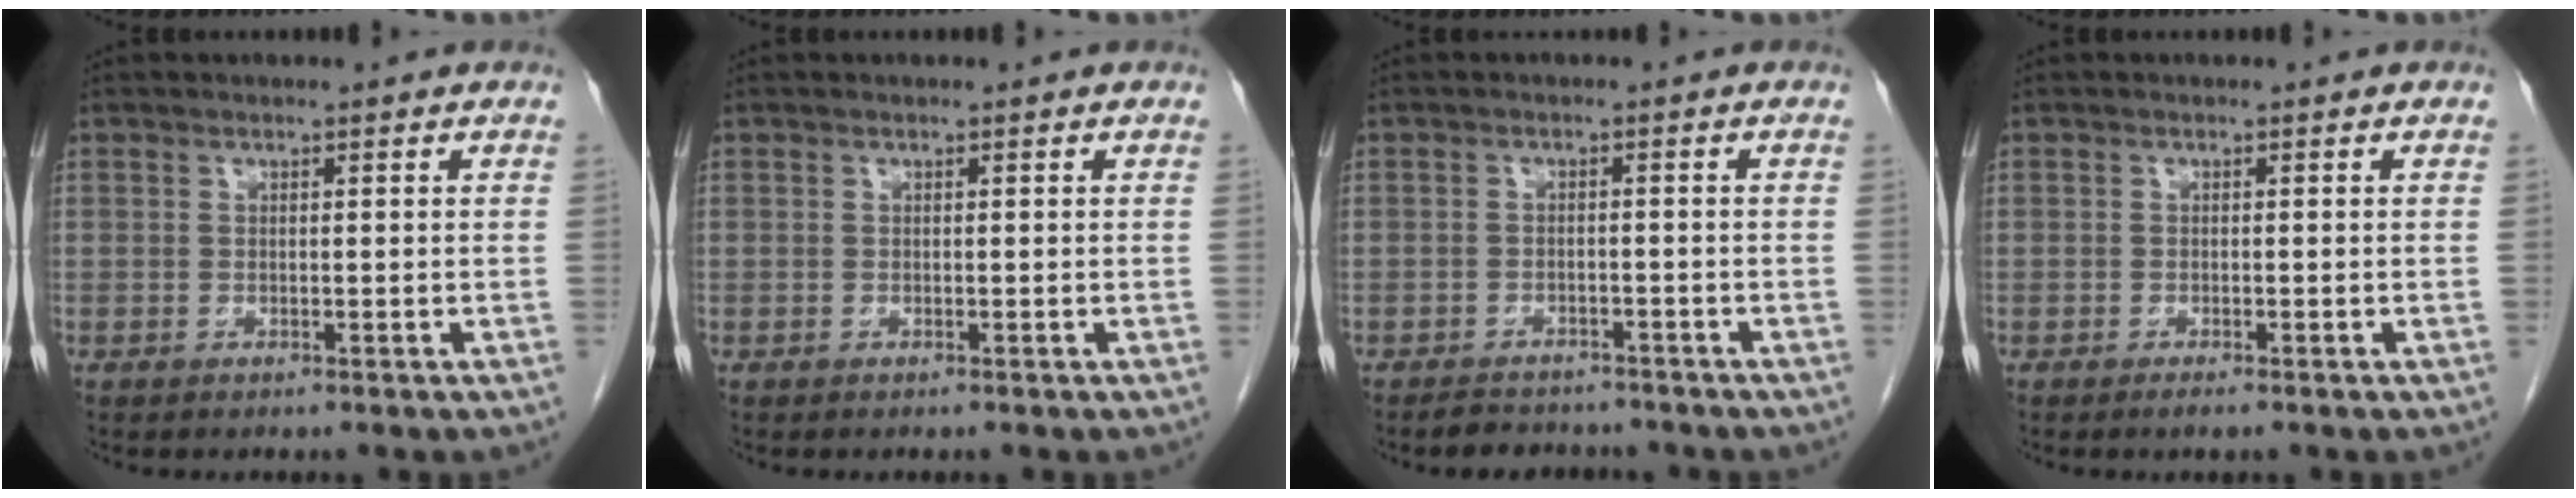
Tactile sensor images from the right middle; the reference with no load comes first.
{"total": 0.0}
{"total": 4.9, "force": [-4.5, 1.9, 1.0], "torque": [-0.019, -0.003, -0.060]}
{"total": 1.0, "force": [-0.7, 0.0, 0.7], "torque": [-0.015, -0.004, -0.011]}